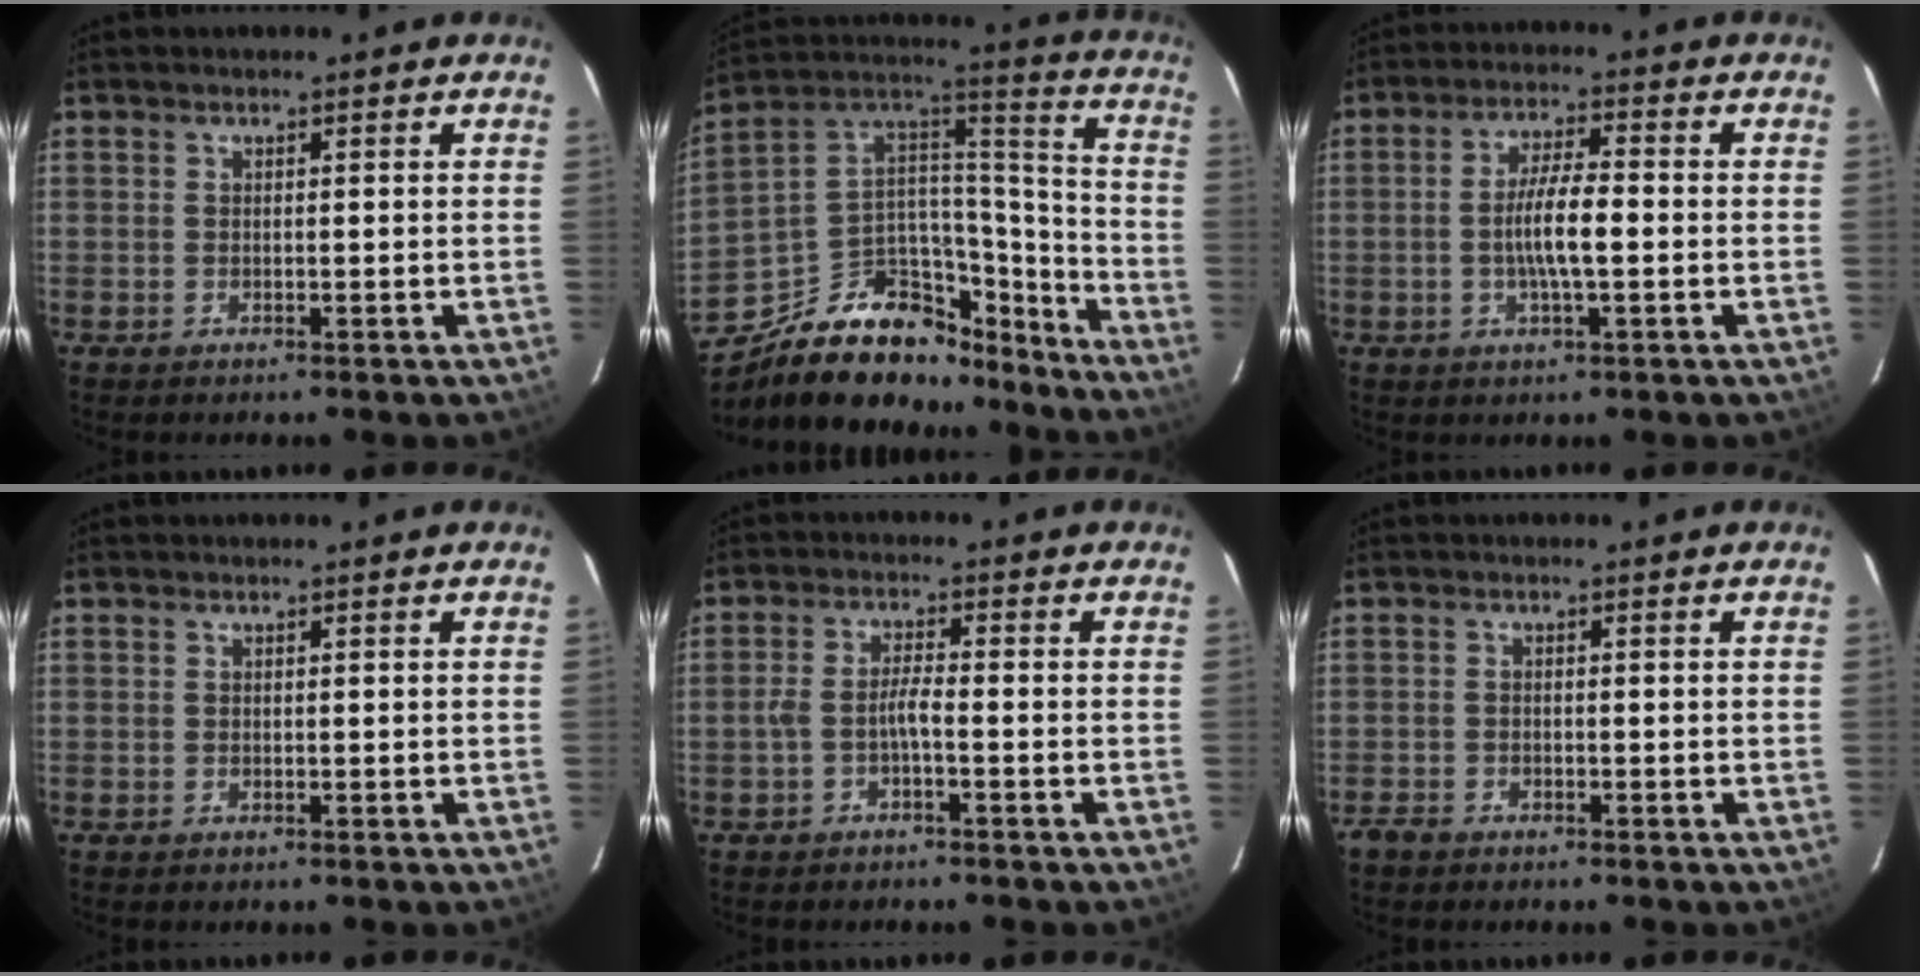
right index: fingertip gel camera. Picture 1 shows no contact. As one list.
[{"total": 24.9, "force": [-17.4, 13.1, 12.1], "torque": [-0.224, 0.067, -0.253]}, {"total": 7.0, "force": [-1.1, 1.4, 6.8], "torque": [-0.127, 0.001, -0.019]}, {"total": 0.0}, {"total": 2.8, "force": [-1.5, 0.1, 2.3], "torque": [-0.056, 0.008, -0.030]}, {"total": 1.7, "force": [-1.4, 0.9, 0.4], "torque": [-0.012, 0.000, -0.027]}]